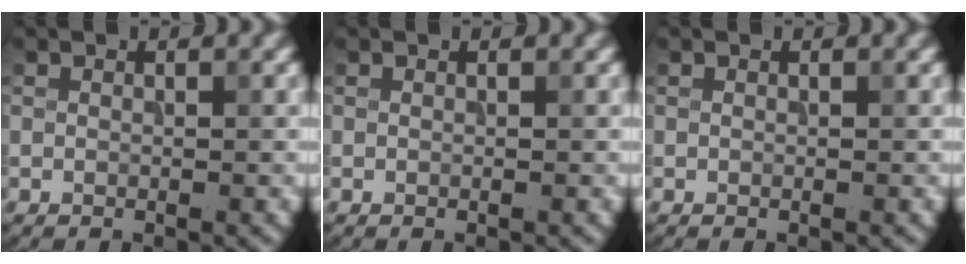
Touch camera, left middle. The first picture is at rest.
{"total": 0.0}
{"total": 0.0}